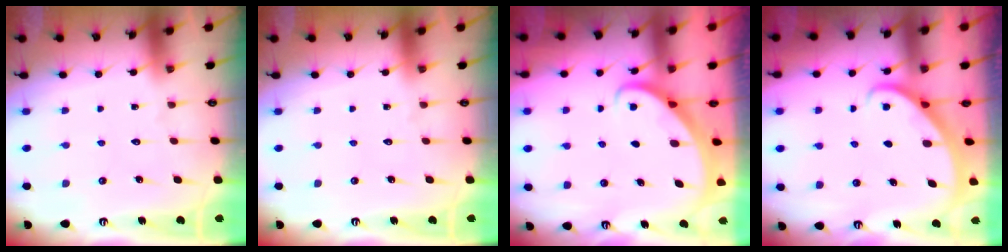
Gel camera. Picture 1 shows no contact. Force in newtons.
{"total": 0.0}
{"total": 2.5, "press": 2.5, "slide": 0.3}
{"total": 2.3, "press": 2.3, "slide": 0.2}